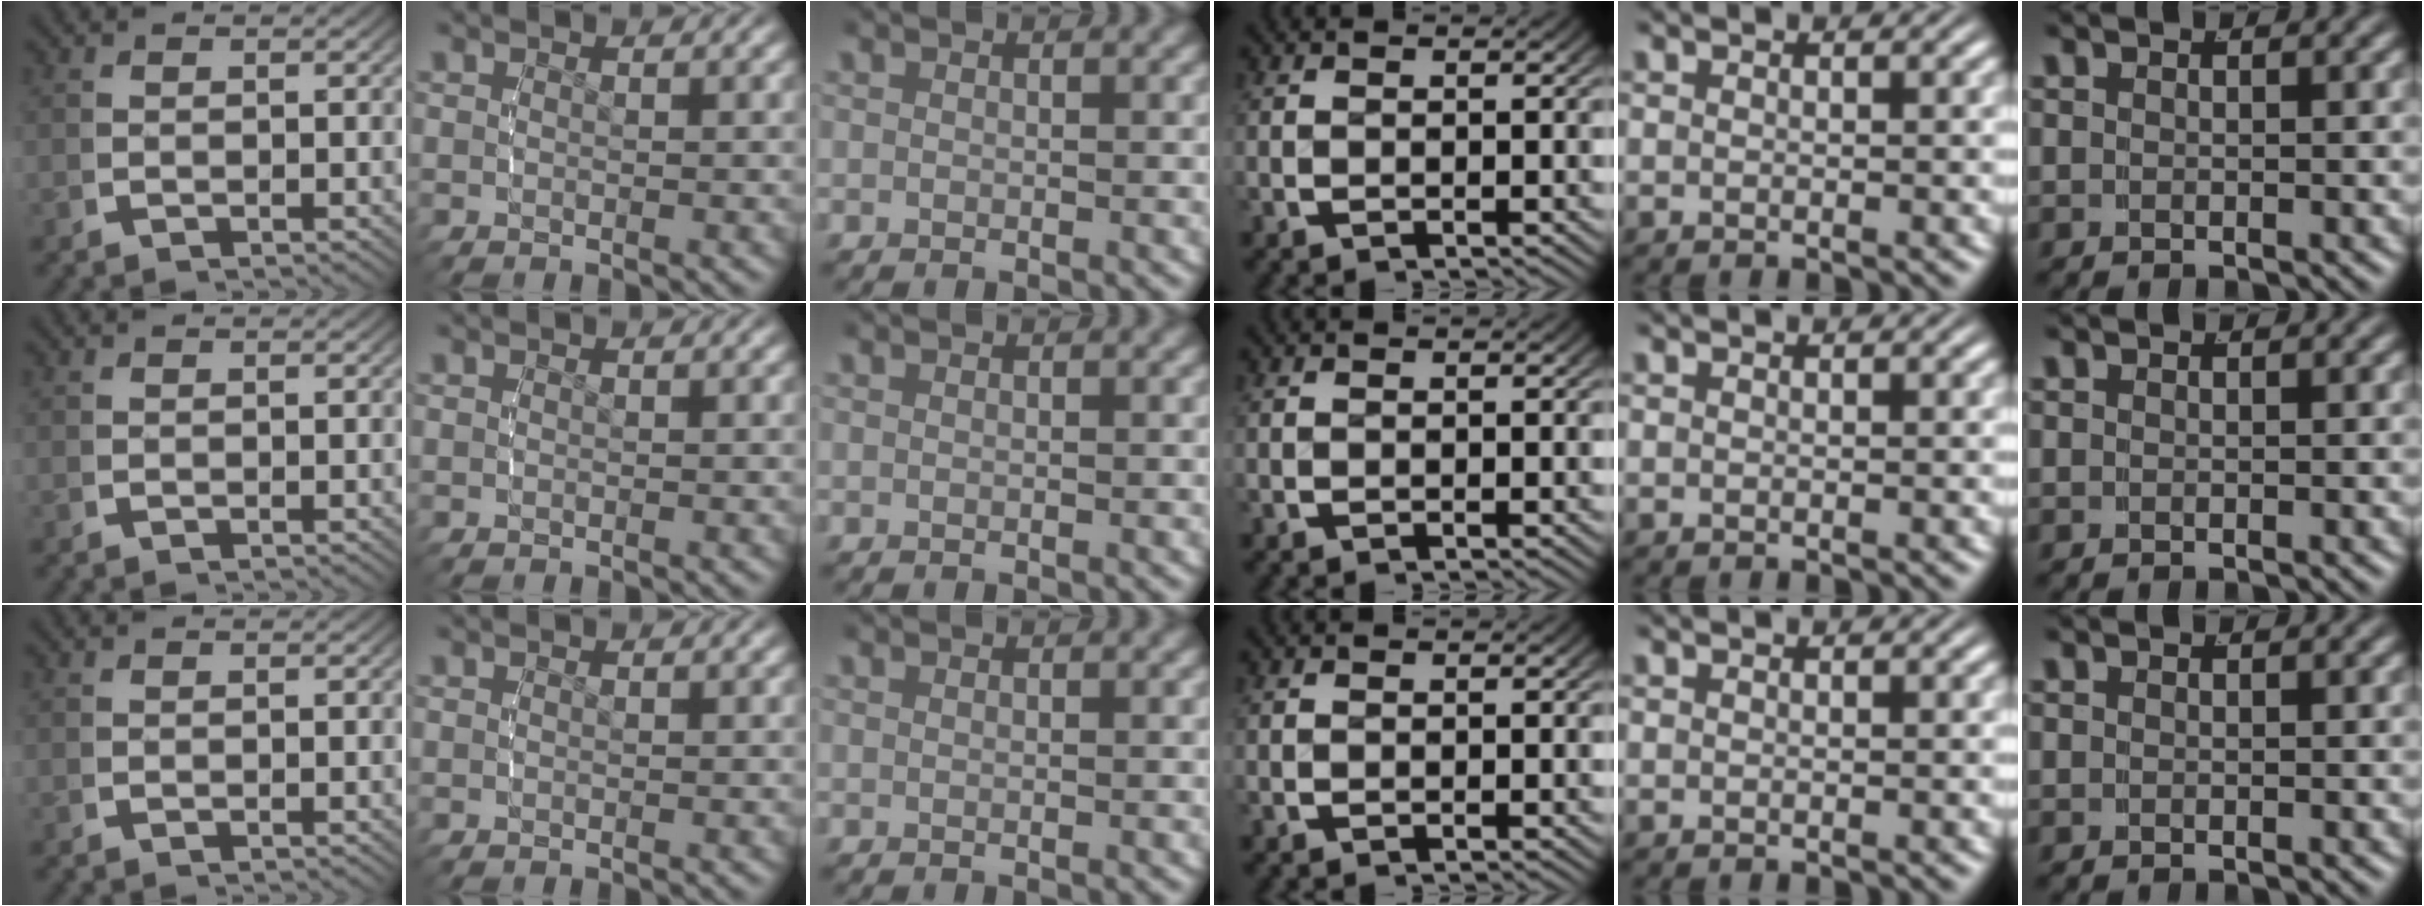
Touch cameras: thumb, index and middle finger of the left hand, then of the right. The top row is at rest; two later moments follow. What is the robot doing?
{"motion": "grasp_and_lifting", "object": "bottle cap"}